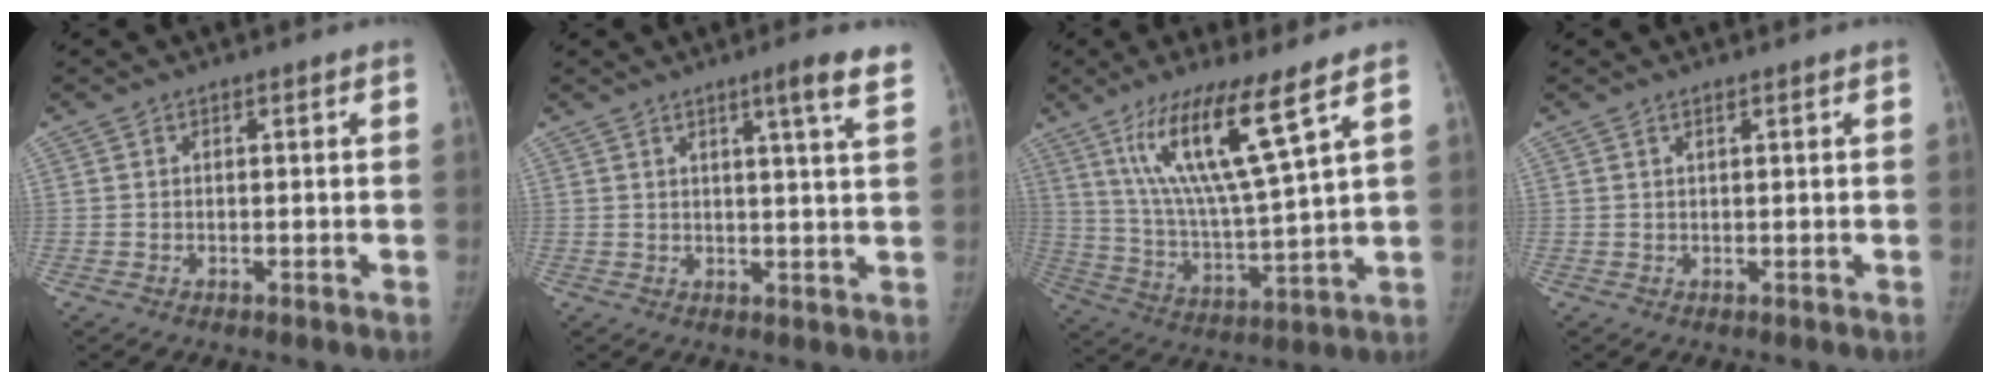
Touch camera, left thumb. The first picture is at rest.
{"total": 7.0, "force": [4.5, -0.2, 5.3], "torque": [-0.068, -0.023, 0.056]}
{"total": 16.0, "force": [8.8, 0.9, 13.3], "torque": [-0.252, -0.050, 0.170]}
{"total": 0.7, "force": [0.5, -0.1, 0.5], "torque": [-0.015, -0.004, 0.013]}